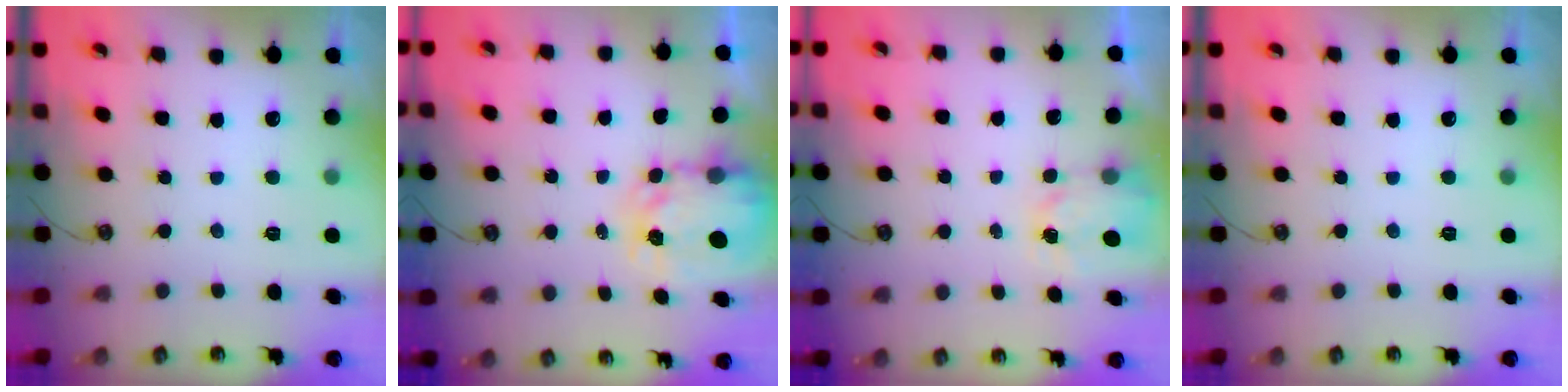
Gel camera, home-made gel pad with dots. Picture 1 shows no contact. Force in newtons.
{"total": 5.7, "press": 5.7, "slide": 0.5}
{"total": 2.9, "press": 2.8, "slide": 0.4}
{"total": 0.0}